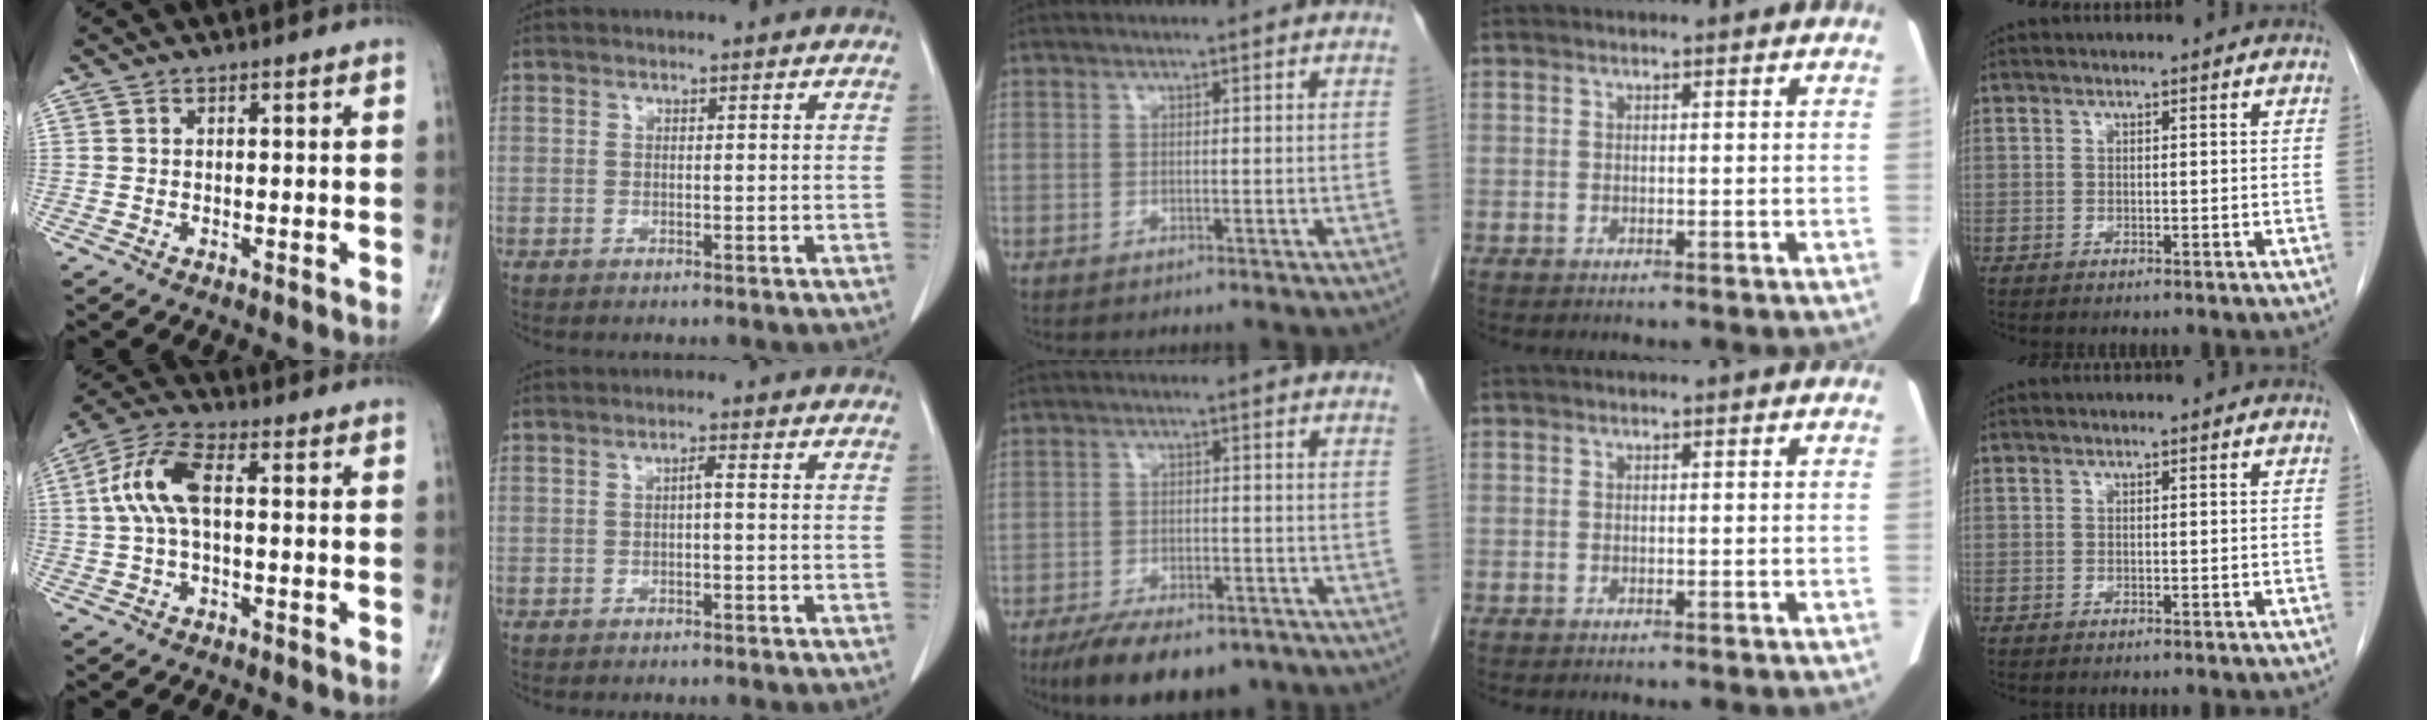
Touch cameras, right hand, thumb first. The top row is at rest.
{"thumb": {"total": 9.2, "force": [0.8, 4.0, 8.3], "torque": [-0.193, 0.029, 0.012]}, "index": {"total": 1.1, "force": [-0.1, 0.1, 1.0], "torque": [-0.017, 0.003, -0.001]}, "middle": {"total": 12.1, "force": [-9.0, 4.8, 6.5], "torque": [-0.097, -0.006, -0.134]}}